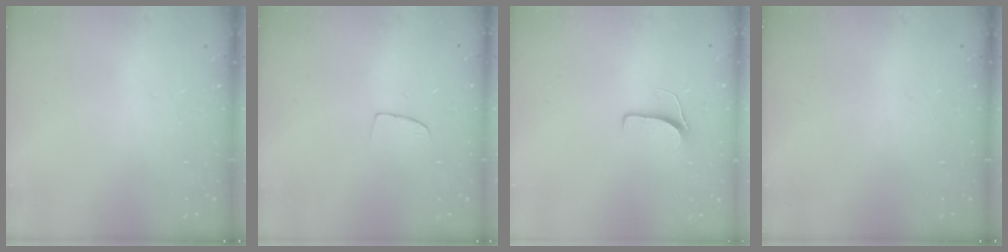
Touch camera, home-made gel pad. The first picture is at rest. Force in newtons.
{"total": 5.8, "press": 5.8, "slide": 0.4}
{"total": 5.9, "press": 5.9, "slide": 0.4}
{"total": 0.0}